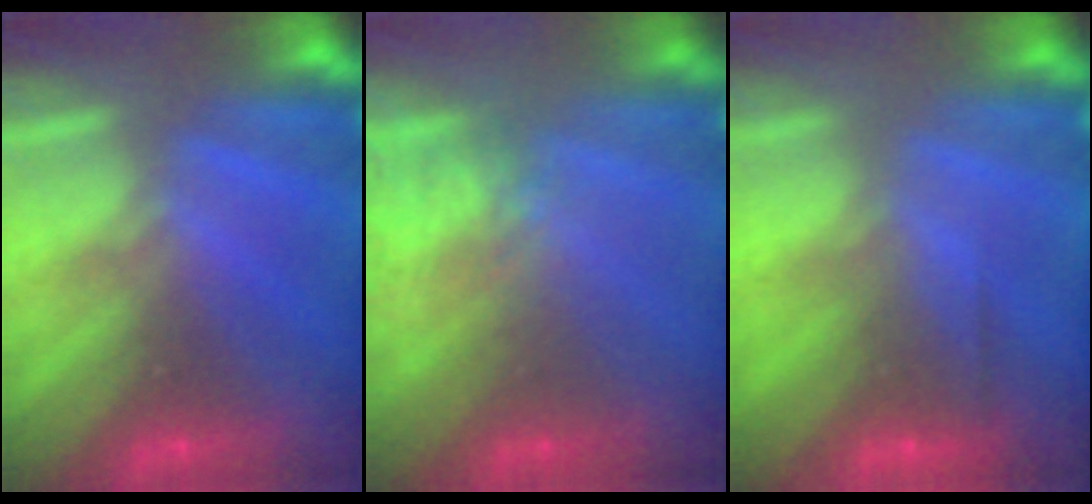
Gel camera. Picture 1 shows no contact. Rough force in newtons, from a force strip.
{"total": 4.9}
{"total": 2.6}